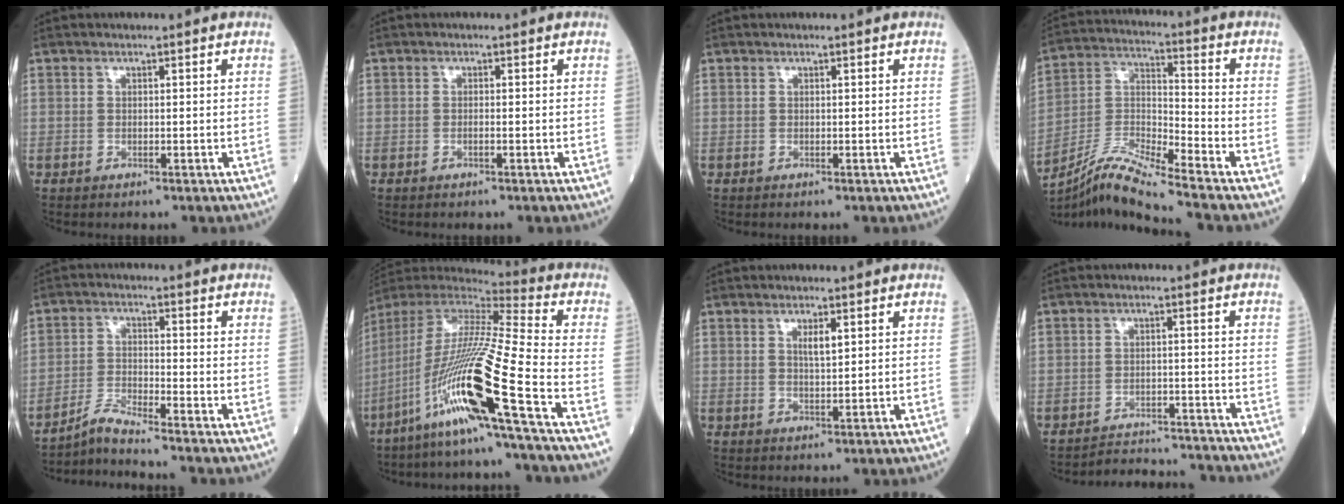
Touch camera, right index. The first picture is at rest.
{"total": 0.6, "force": [-0.3, 0.0, 0.5], "torque": [-0.011, 0.001, -0.006]}
{"total": 0.0}
{"total": 11.0, "force": [-9.3, -1.1, 5.8], "torque": [-0.122, -0.005, -0.176]}
{"total": 4.4, "force": [-4.0, -1.5, 0.8], "torque": [-0.029, -0.023, -0.081]}
{"total": 21.3, "force": [-10.0, -1.5, 18.7], "torque": [-0.404, -0.044, -0.204]}
{"total": 2.3, "force": [1.0, 0.4, 2.1], "torque": [-0.039, -0.001, 0.017]}
{"total": 11.1, "force": [-11.1, 0.2, 0.2], "torque": [-0.001, 0.017, -0.166]}